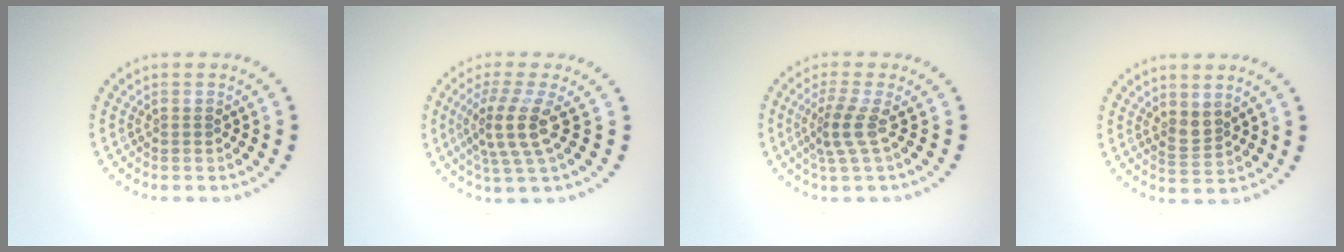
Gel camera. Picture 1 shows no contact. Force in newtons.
{"total": 3.8, "press": 2.8, "slide": 2.5}
{"total": 2.5, "press": 1.8, "slide": 1.7}
{"total": 1.8, "press": 1.5, "slide": 1.1}